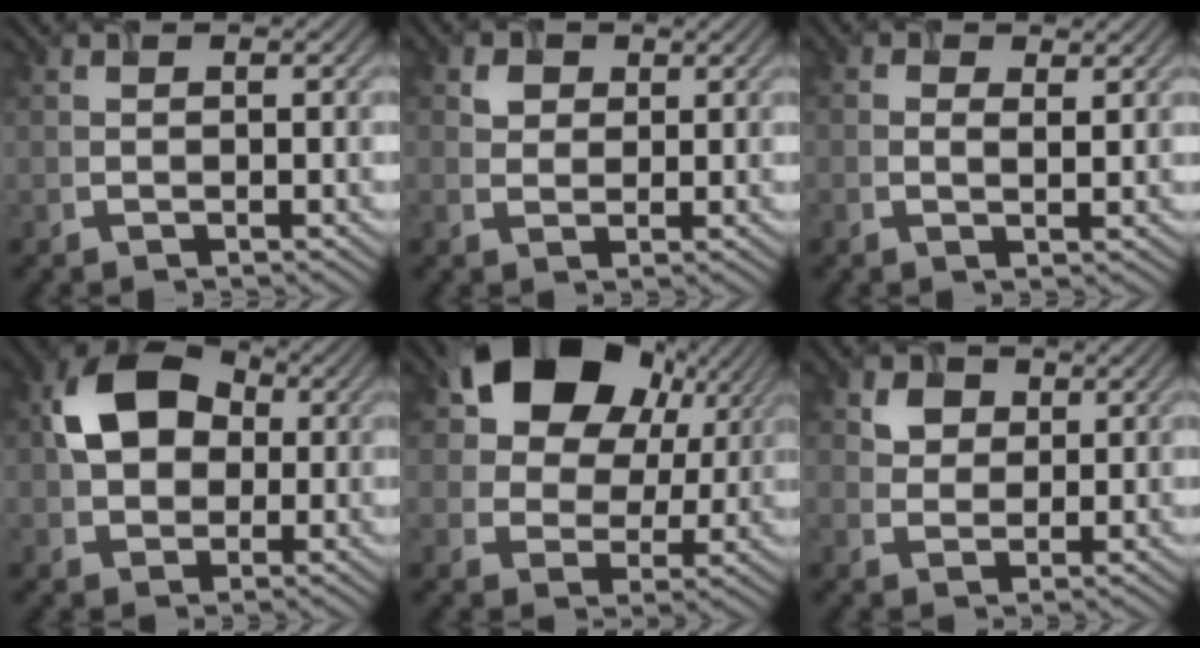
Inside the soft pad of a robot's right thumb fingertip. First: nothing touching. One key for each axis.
{"total": 2.2, "fx": 1.1, "fy": 1.8, "fz": 0.6, "tx": -0.013, "ty": -0.011, "tz": 0.019}
{"total": 1.4, "fx": 0.6, "fy": 0.8, "fz": 1.0, "tx": -0.018, "ty": -0.011, "tz": 0.012}
{"total": 8.9, "fx": 1.3, "fy": 6.7, "fz": 5.6, "tx": -0.109, "ty": 0.015, "tz": 0.014}
{"total": 14.7, "fx": 7.2, "fy": 9.9, "fz": 8.0, "tx": -0.130, "ty": 0.011, "tz": 0.127}
{"total": 3.3, "fx": 1.6, "fy": 2.6, "fz": 1.2, "tx": -0.029, "ty": -0.010, "tz": 0.028}